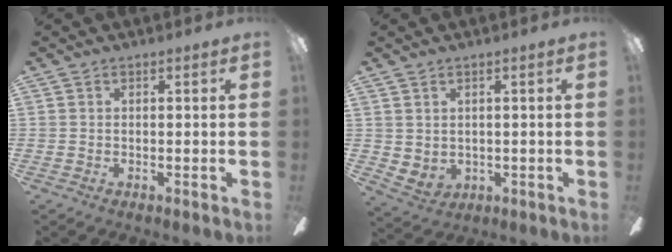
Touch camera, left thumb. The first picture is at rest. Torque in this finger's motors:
{"motor_torque": [0.47, 0.47, -0.10, -0.06, 0.03]}